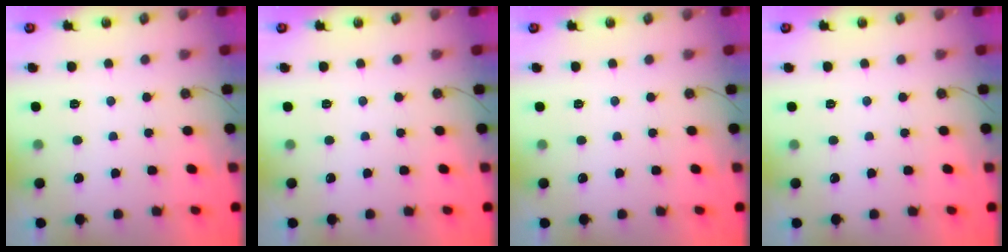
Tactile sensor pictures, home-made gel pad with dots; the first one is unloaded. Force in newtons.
{"total": 0.0}
{"total": 0.0}
{"total": 0.0}